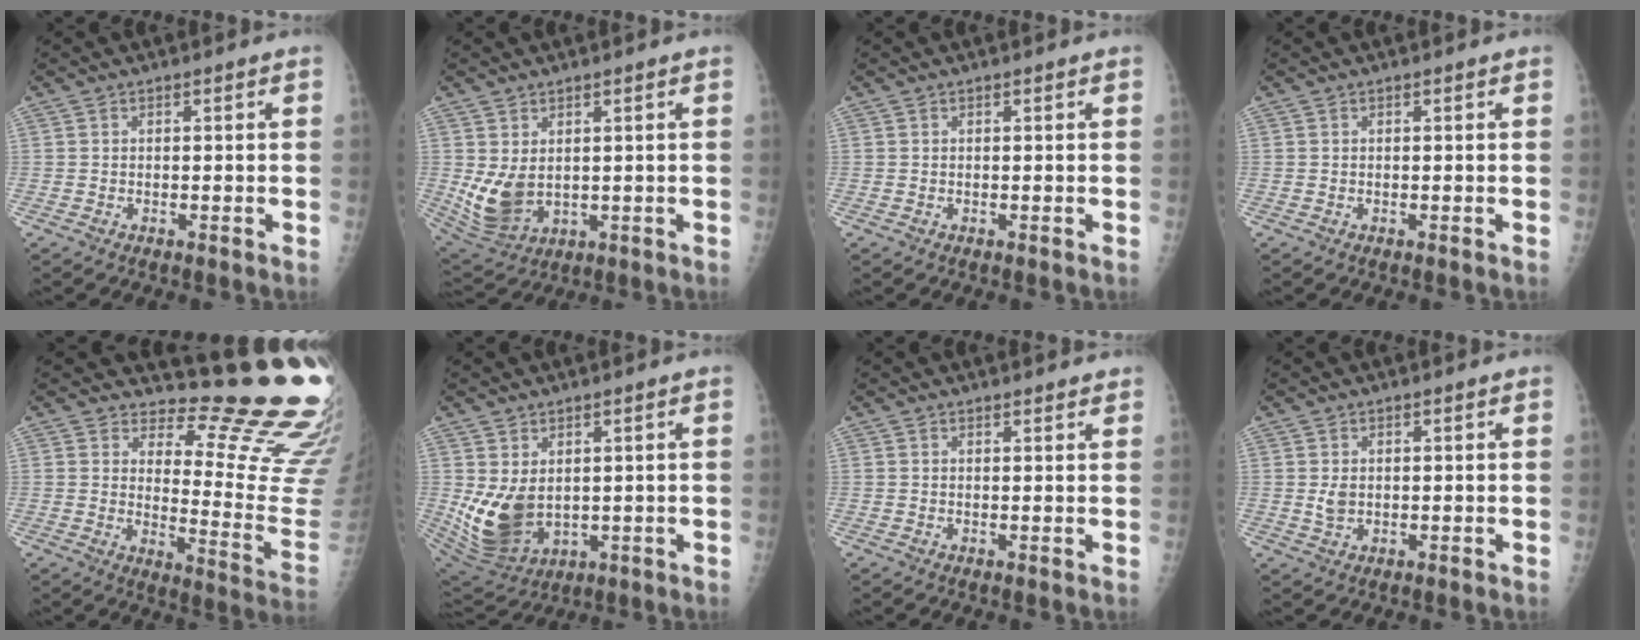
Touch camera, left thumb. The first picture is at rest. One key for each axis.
{"total": 7.9, "fx": 1.1, "fy": 5.3, "fz": 5.8, "tx": -0.106, "ty": -0.020, "tz": 0.043}
{"total": 0.0}
{"total": 0.0}
{"total": 18.5, "fx": 16.3, "fy": 3.9, "fz": 7.8, "tx": -0.057, "ty": -0.190, "tz": 0.192}
{"total": 10.7, "fx": 1.1, "fy": 7.3, "fz": 7.8, "tx": -0.141, "ty": -0.023, "tz": 0.049}
{"total": 1.9, "fx": 1.7, "fy": 0.5, "fz": 0.5, "tx": 0.001, "ty": -0.006, "tz": 0.020}
{"total": 2.1, "fx": 0.5, "fy": 1.5, "fz": 1.4, "tx": -0.021, "ty": -0.006, "tz": 0.014}